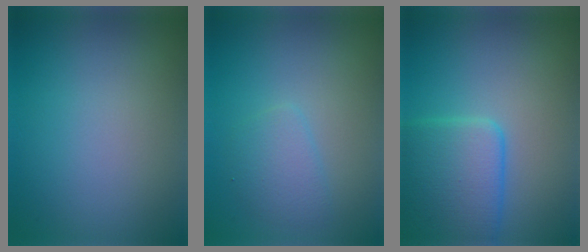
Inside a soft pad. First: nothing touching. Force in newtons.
{"total": 2.0, "press": 2.0, "slide": 0.0}
{"total": 6.2, "press": 6.2, "slide": 0.4}